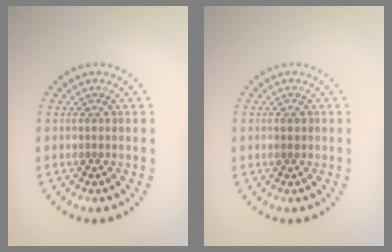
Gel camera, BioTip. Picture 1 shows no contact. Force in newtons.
{"total": 1.1, "press": 1.1, "slide": 0.2}